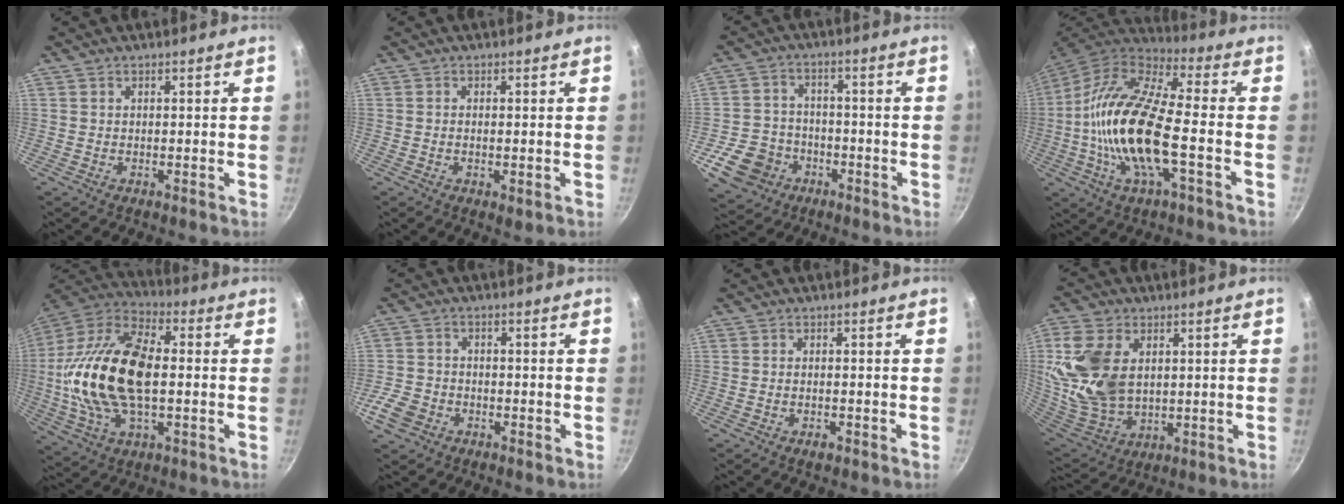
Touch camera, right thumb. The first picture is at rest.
{"total": 2.2, "force": [-0.5, 0.8, 2.0], "torque": [-0.034, -0.005, -0.008]}
{"total": 10.9, "force": [-4.7, 8.7, 4.5], "torque": [-0.069, 0.034, -0.081]}
{"total": 20.4, "force": [-3.4, 7.3, 18.7], "torque": [-0.367, 0.031, -0.083]}
{"total": 23.7, "force": [-0.2, 12.6, 20.1], "torque": [-0.393, 0.032, -0.013]}
{"total": 6.0, "force": [-2.9, 4.6, 2.6], "torque": [-0.046, 0.026, -0.059]}
{"total": 1.6, "force": [-0.9, 0.7, 1.1], "torque": [-0.023, 0.005, -0.016]}
{"total": 17.1, "force": [3.3, 11.6, 12.1], "torque": [-0.236, -0.017, 0.077]}